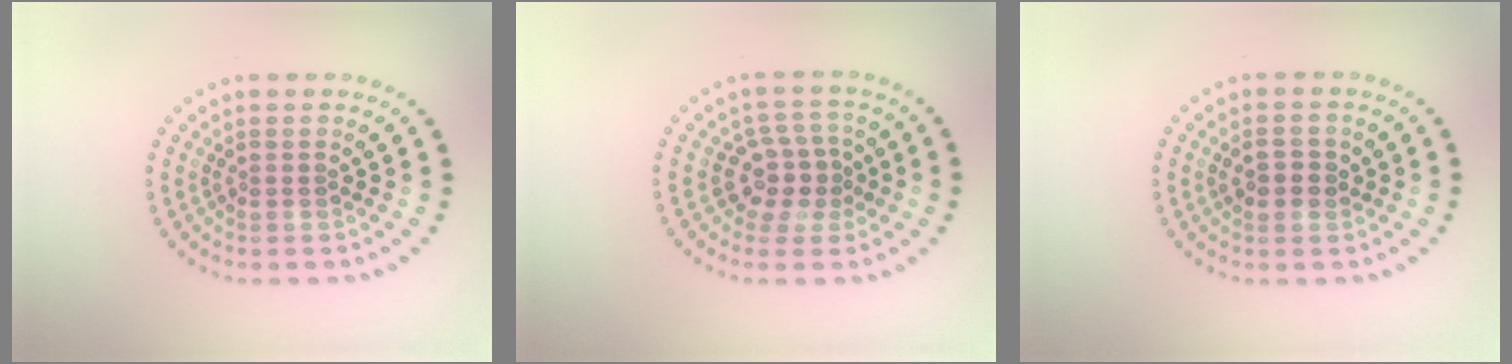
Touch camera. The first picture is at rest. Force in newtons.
{"total": 3.0, "press": 2.3, "slide": 1.9}
{"total": 2.1, "press": 2.1, "slide": 0.2}